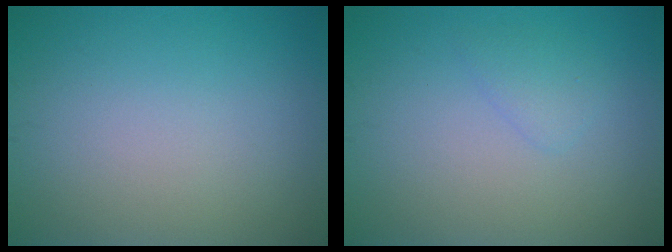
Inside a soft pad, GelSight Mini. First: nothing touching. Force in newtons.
{"total": 1.2, "press": 1.2, "slide": 0.0}